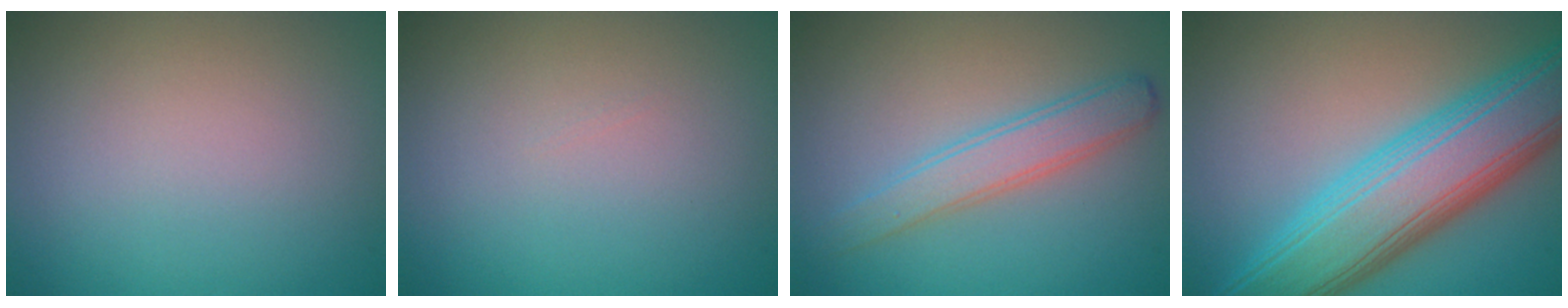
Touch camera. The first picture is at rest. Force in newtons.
{"total": 0.0}
{"total": 3.1, "press": 3.1, "slide": 0.1}
{"total": 10.1, "press": 10.1, "slide": 0.2}